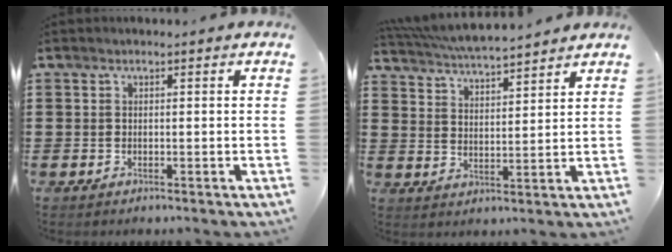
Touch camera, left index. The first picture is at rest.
{"total": 5.2, "force": [5.0, -0.1, 1.3], "torque": [-0.045, -0.026, 0.088]}